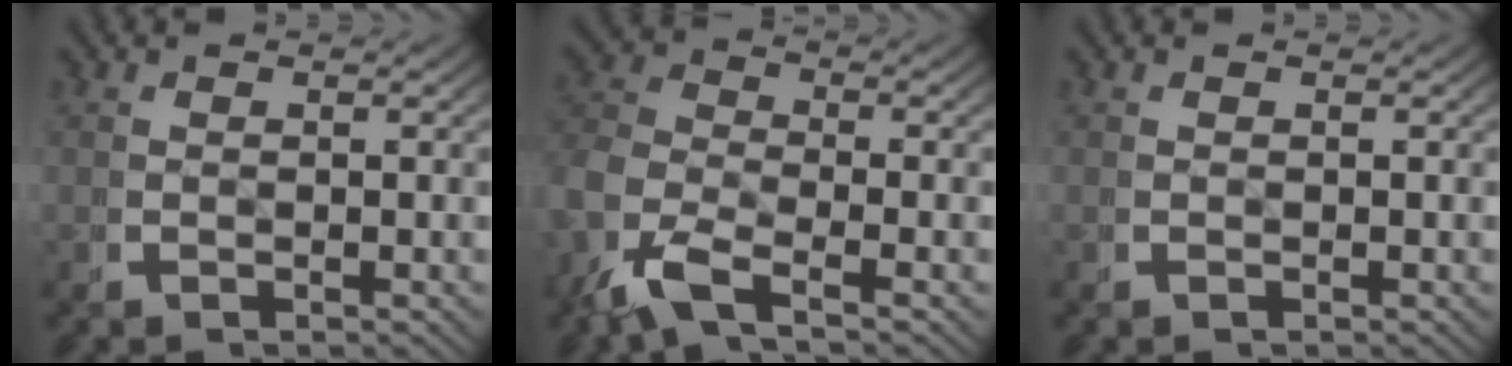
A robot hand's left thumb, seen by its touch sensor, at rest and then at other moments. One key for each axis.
{"total": 6.3, "fx": -2.0, "fy": 4.0, "fz": 4.4, "tx": -0.107, "ty": -0.015, "tz": -0.040}
{"total": 0.0}